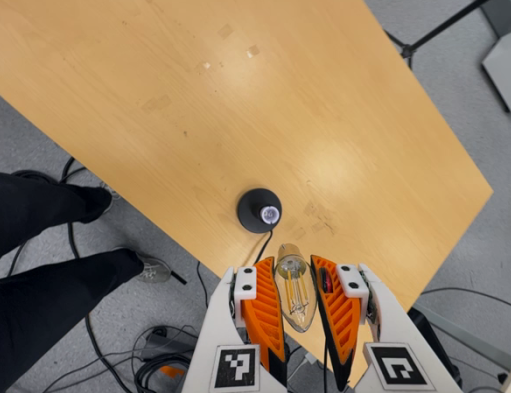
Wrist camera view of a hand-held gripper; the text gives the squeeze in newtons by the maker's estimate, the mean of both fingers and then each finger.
{"total": 20.5, "left": 21.9, "right": 19.1}